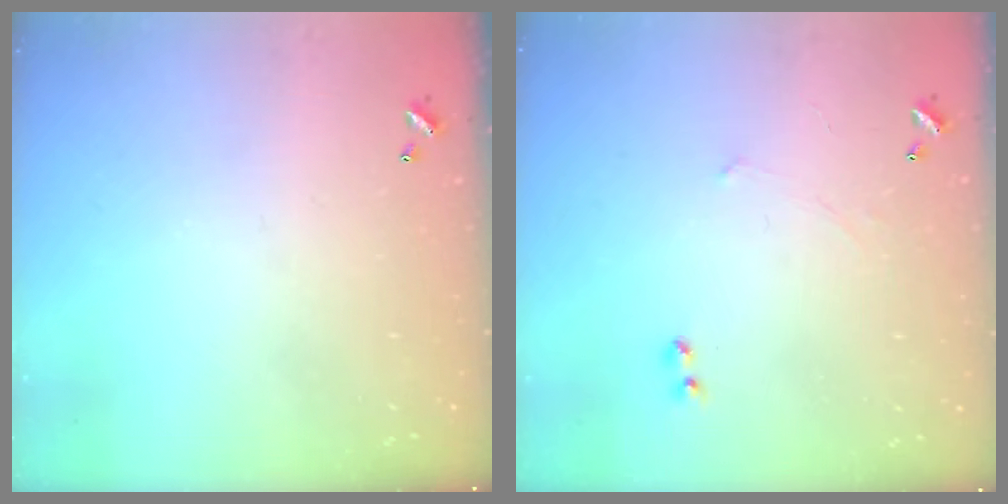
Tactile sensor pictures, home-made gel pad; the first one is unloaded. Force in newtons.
{"total": 3.1, "press": 3.0, "slide": 0.5}